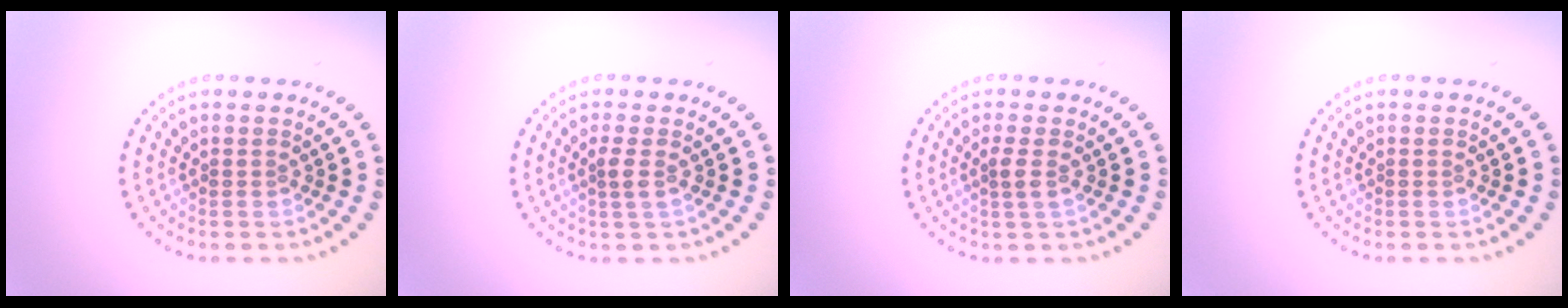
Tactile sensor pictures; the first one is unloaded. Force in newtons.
{"total": 1.4, "press": 1.2, "slide": 0.8}
{"total": 1.4, "press": 1.2, "slide": 0.8}
{"total": 0.0}